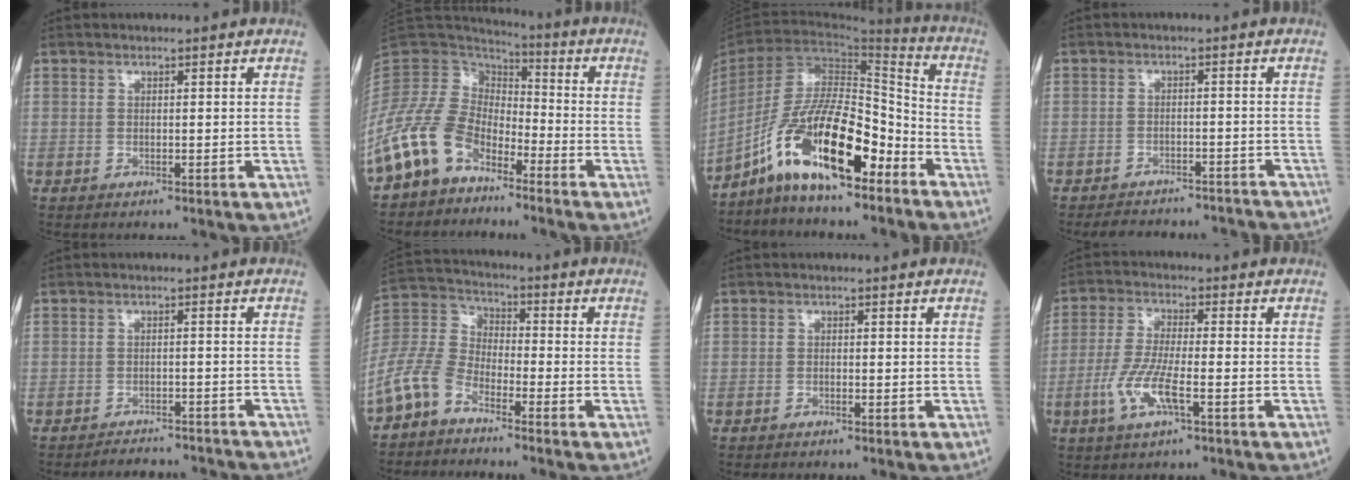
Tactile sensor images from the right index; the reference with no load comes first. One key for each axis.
{"total": 11.8, "fx": -7.8, "fy": 6.8, "fz": 5.7, "tx": -0.139, "ty": 0.023, "tz": -0.166}
{"total": 14.7, "fx": -9.0, "fy": 3.4, "fz": 11.1, "tx": -0.208, "ty": 0.011, "tz": -0.163}
{"total": 9.5, "fx": -8.9, "fy": 3.0, "fz": 1.4, "tx": -0.017, "ty": 0.011, "tz": -0.107}
{"total": 7.5, "fx": -7.4, "fy": 0.6, "fz": 0.9, "tx": -0.006, "ty": 0.002, "tz": -0.092}
{"total": 11.0, "fx": -8.3, "fy": 5.1, "fz": 5.2, "tx": -0.128, "ty": 0.019, "tz": -0.178}
{"total": 0.5, "fx": -0.5, "fy": 0.1, "fz": 0.2, "tx": -0.007, "ty": 0.000, "tz": -0.011}
{"total": 7.6, "fx": -2.8, "fy": 1.2, "fz": 6.9, "tx": -0.151, "ty": -0.007, "tz": -0.056}